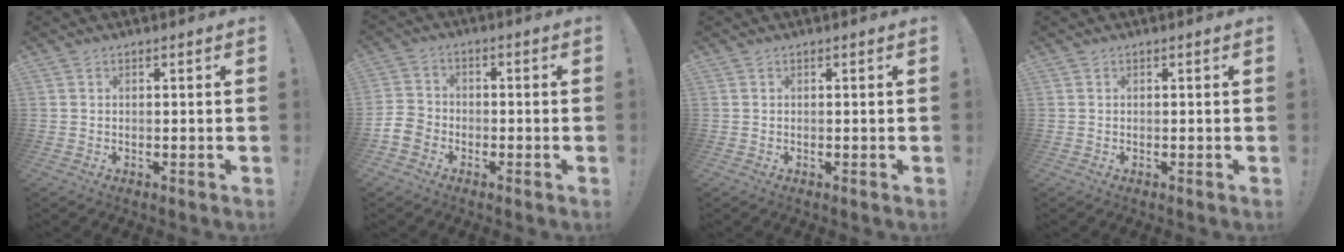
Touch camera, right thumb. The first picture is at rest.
{"total": 6.6, "force": [-3.7, 5.0, 2.4], "torque": [-0.058, 0.027, -0.068]}
{"total": 0.0}
{"total": 0.0}